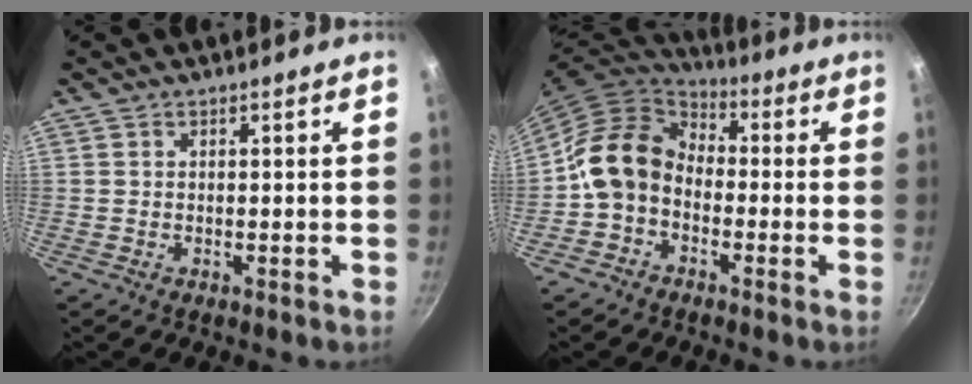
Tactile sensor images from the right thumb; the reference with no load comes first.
{"total": 12.2, "force": [-2.5, 9.4, 7.3], "torque": [-0.126, 0.048, -0.065]}